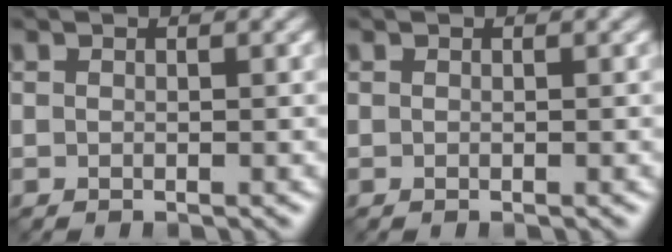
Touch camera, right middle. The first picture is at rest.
{"total": 0.0}